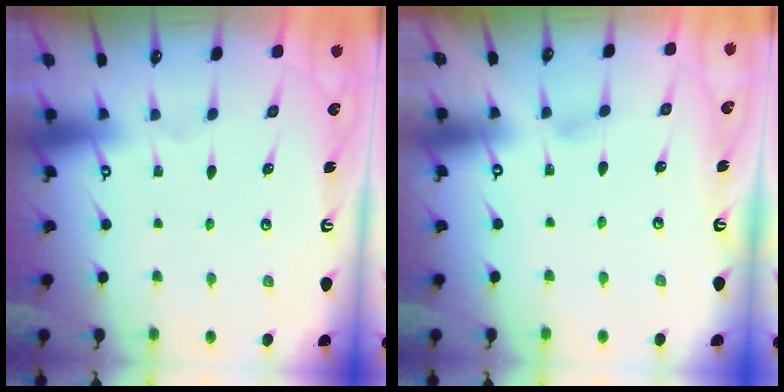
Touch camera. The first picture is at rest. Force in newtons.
{"total": 2.2, "press": 2.2, "slide": 0.3}